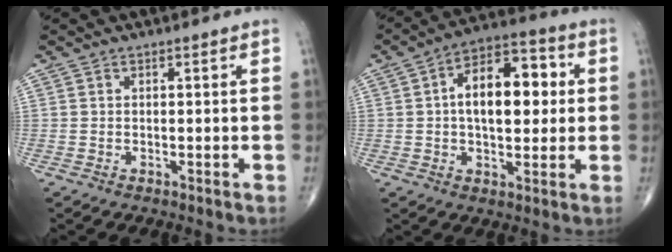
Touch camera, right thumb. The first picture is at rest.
{"total": 14.5, "force": [1.7, 7.9, 12.0], "torque": [-0.159, 0.022, 0.019]}